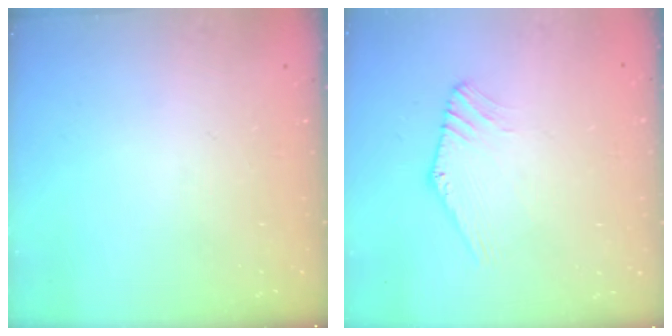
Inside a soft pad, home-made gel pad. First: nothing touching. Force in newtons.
{"total": 2.7, "press": 2.7, "slide": 0.1}